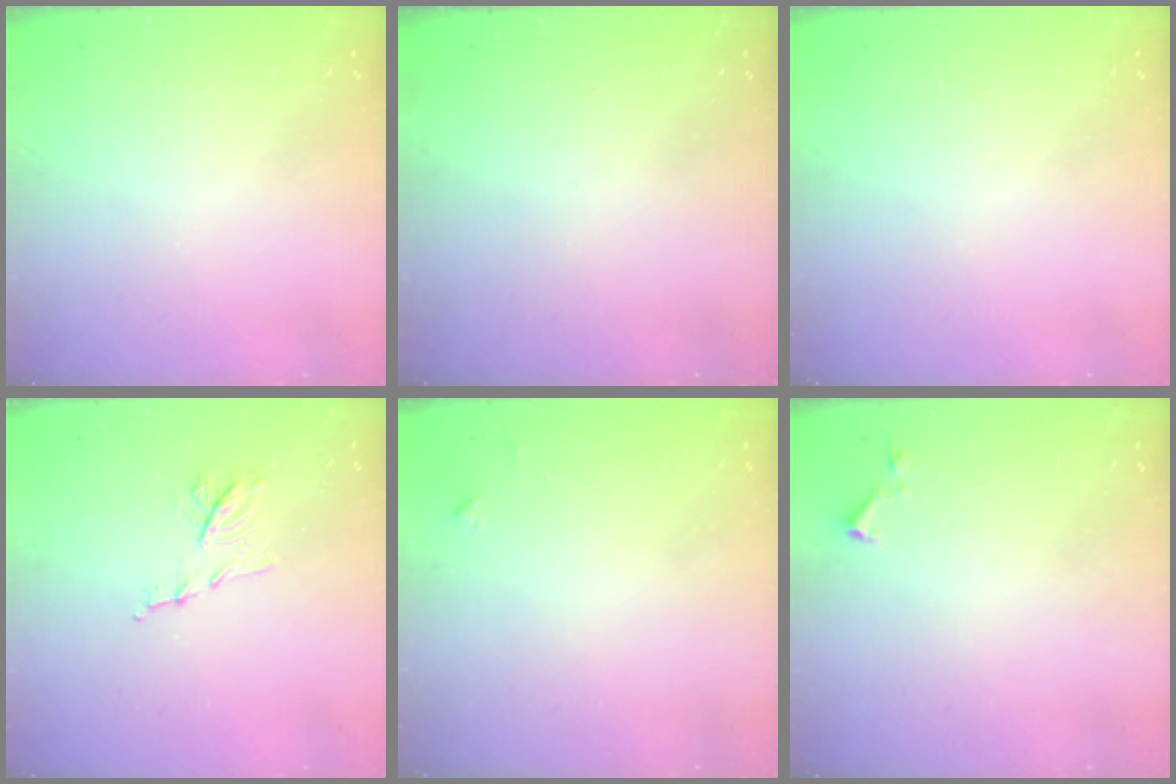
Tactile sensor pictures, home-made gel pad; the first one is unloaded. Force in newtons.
{"total": 0.0}
{"total": 0.0}
{"total": 7.3, "press": 7.2, "slide": 0.9}
{"total": 3.5, "press": 3.5, "slide": 0.5}
{"total": 3.5, "press": 3.4, "slide": 0.6}